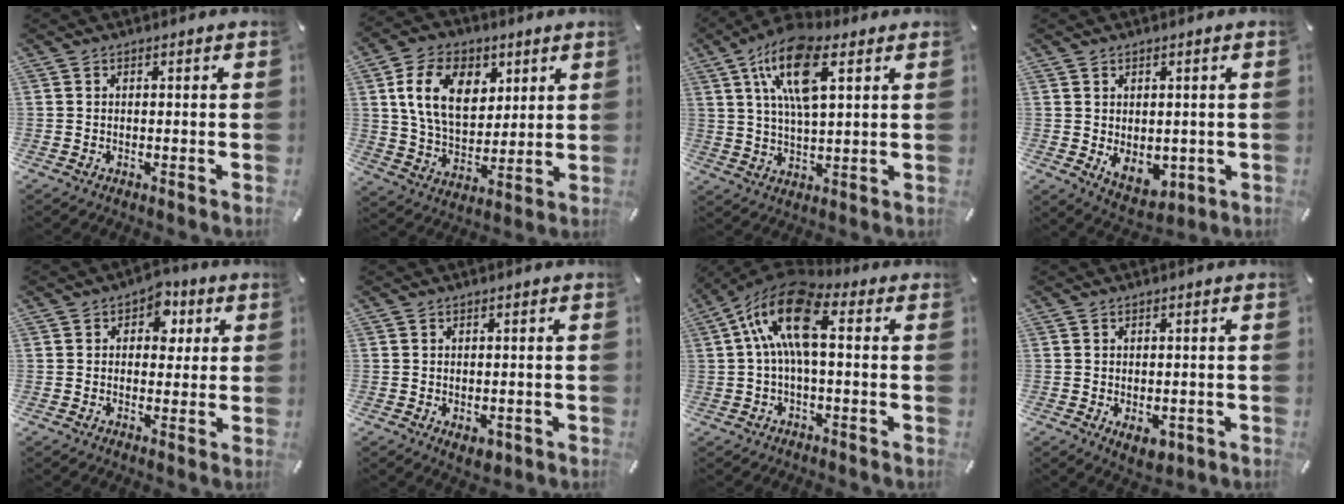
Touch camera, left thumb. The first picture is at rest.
{"total": 14.4, "force": [5.5, 10.1, 8.6], "torque": [-0.165, -0.005, 0.100]}
{"total": 14.0, "force": [6.6, 5.4, 11.1], "torque": [-0.219, -0.007, 0.114]}
{"total": 5.3, "force": [0.3, 4.3, 3.1], "torque": [-0.036, -0.002, 0.009]}
{"total": 6.3, "force": [1.9, 4.9, 3.5], "torque": [-0.031, -0.004, 0.024]}
{"total": 2.4, "force": [-0.7, 1.8, 1.6], "torque": [-0.023, -0.002, -0.014]}
{"total": 15.4, "force": [2.6, 7.3, 13.3], "torque": [-0.261, 0.001, 0.046]}
{"total": 3.7, "force": [-1.0, 2.5, 2.5], "torque": [-0.029, -0.004, -0.019]}